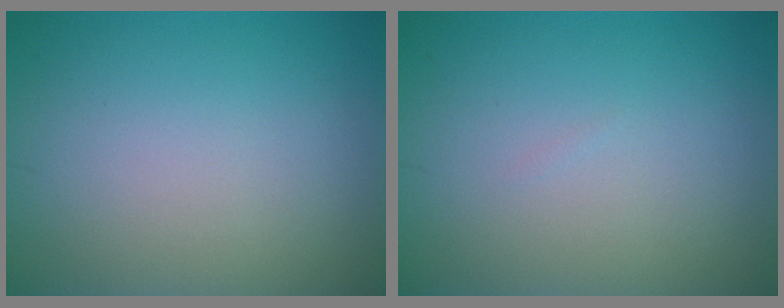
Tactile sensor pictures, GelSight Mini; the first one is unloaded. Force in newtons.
{"total": 0.0}